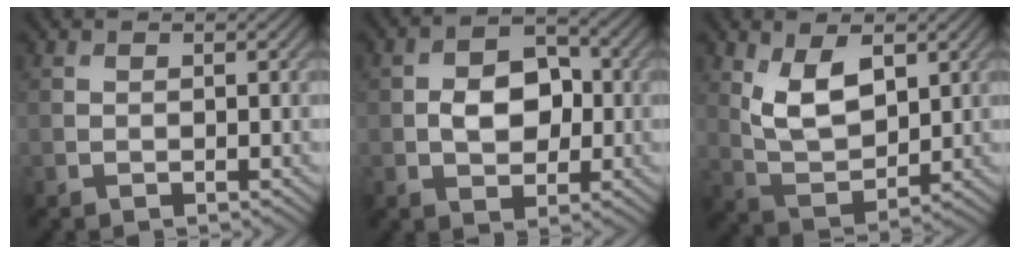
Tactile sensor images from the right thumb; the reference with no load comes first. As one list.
[{"total": 5.8, "force": [-0.3, 4.0, 4.2], "torque": [-0.066, 0.002, -0.009]}, {"total": 7.9, "force": [2.9, 4.1, 6.1], "torque": [-0.123, -0.007, 0.058]}]